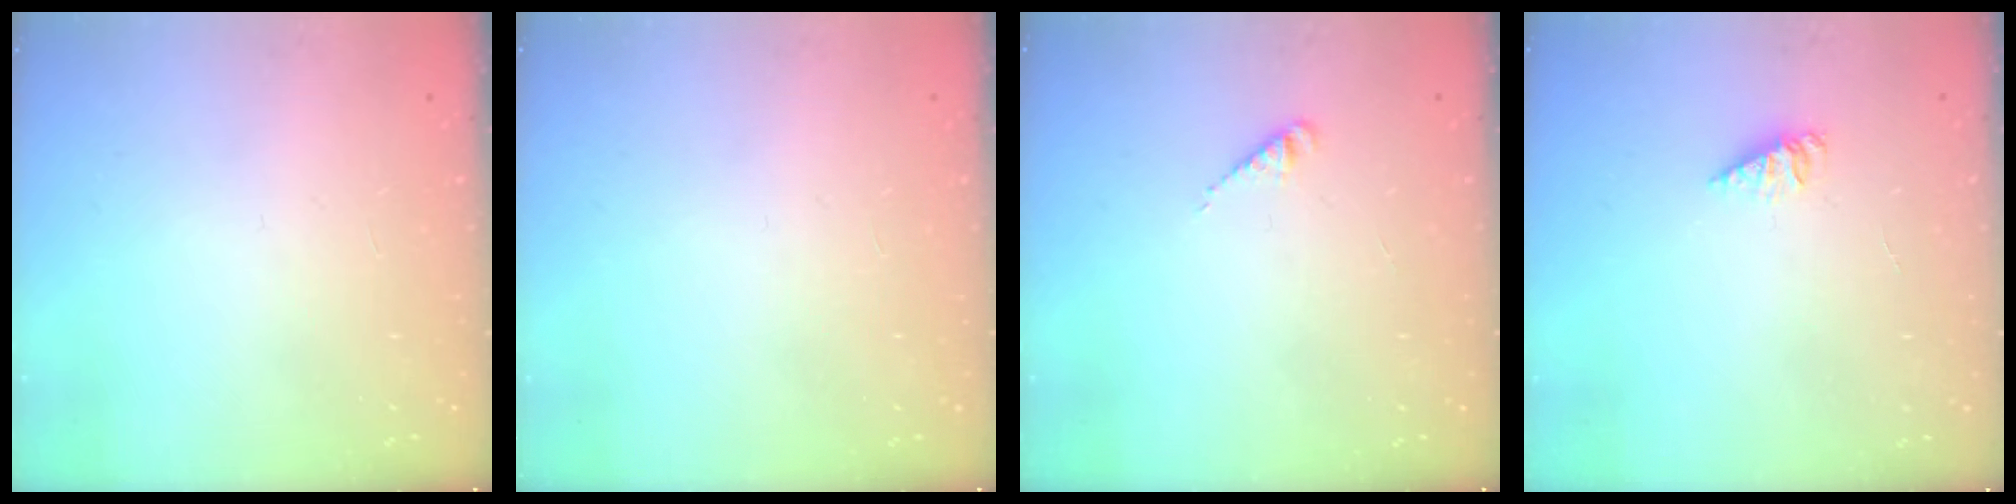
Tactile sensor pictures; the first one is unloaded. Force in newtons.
{"total": 0.0}
{"total": 2.3, "press": 2.3, "slide": 0.4}
{"total": 2.2, "press": 2.2, "slide": 0.3}